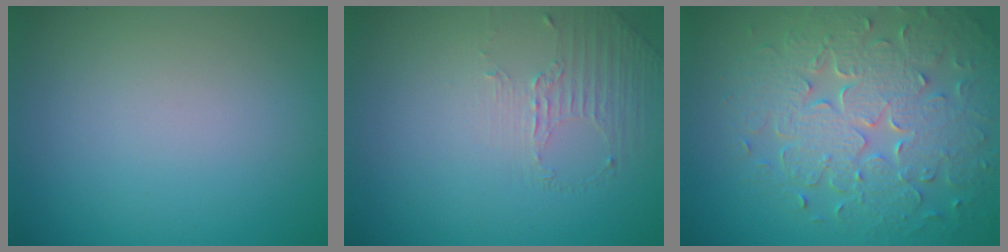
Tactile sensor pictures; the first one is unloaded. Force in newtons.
{"total": 1.4, "press": 0.6, "slide": 1.2}
{"total": 8.0, "press": 5.8, "slide": 5.5}